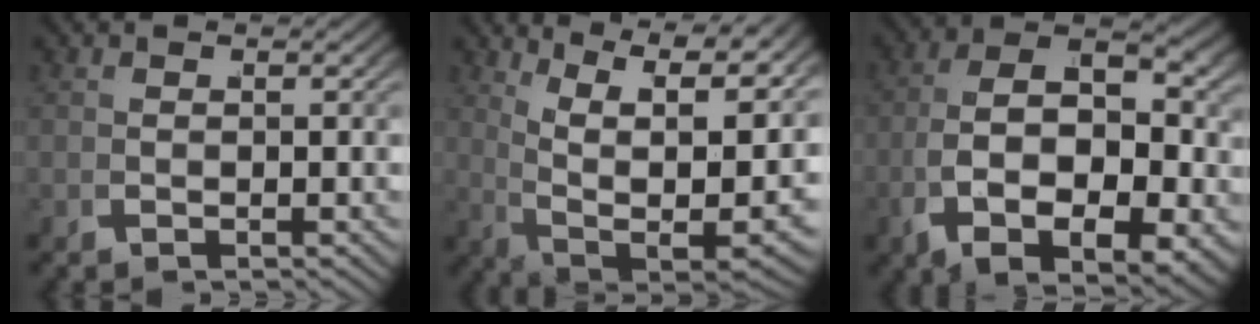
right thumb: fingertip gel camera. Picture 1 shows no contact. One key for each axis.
{"total": 16.2, "fx": 2.5, "fy": 10.2, "fz": 12.3, "tx": -0.205, "ty": -0.043, "tz": 0.059}
{"total": 12.3, "fx": -0.4, "fy": 7.2, "fz": 9.9, "tx": -0.180, "ty": -0.034, "tz": 0.007}